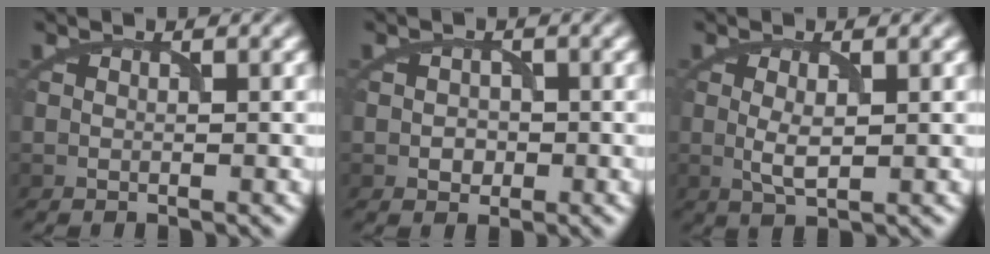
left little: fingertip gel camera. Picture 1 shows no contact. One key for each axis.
{"total": 1.4, "fx": -0.3, "fy": 1.2, "fz": 0.6, "tx": -0.008, "ty": -0.001, "tz": -0.008}
{"total": 2.1, "fx": 0.1, "fy": 0.7, "fz": 2.0, "tx": -0.045, "ty": -0.002, "tz": 0.003}